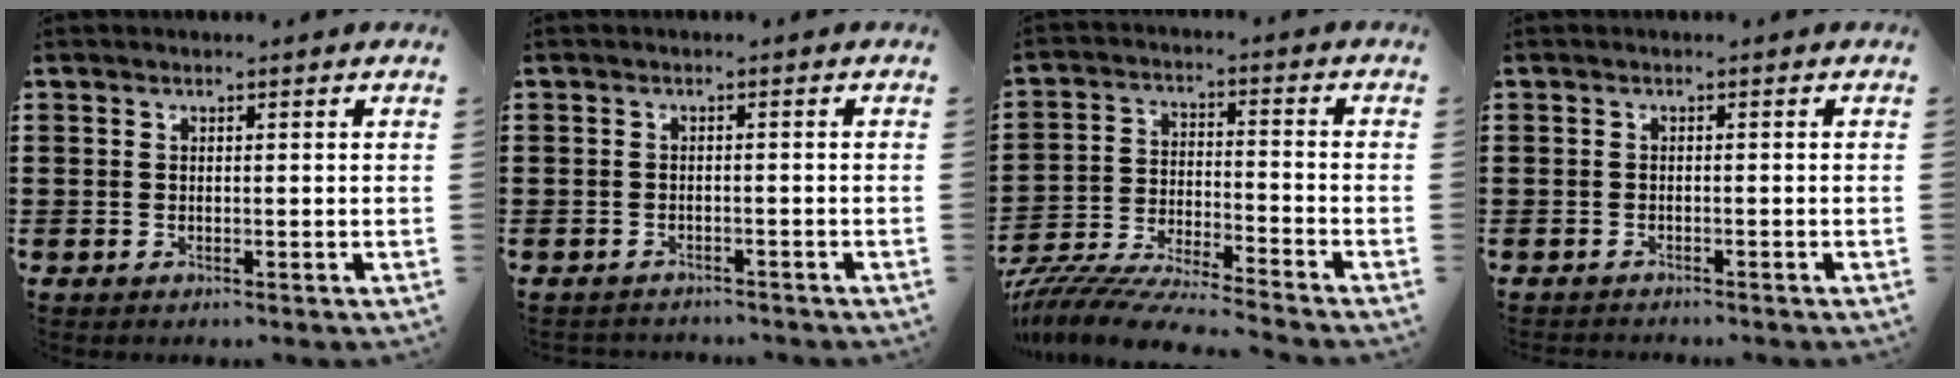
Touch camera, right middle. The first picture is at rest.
{"total": 1.4, "force": [-1.4, 0.3, -0.1], "torque": [-0.003, 0.003, -0.032]}
{"total": 8.1, "force": [-7.9, 0.1, 1.6], "torque": [-0.039, 0.000, -0.161]}
{"total": 0.9, "force": [-0.9, 0.1, -0.1], "torque": [-0.002, 0.003, -0.020]}